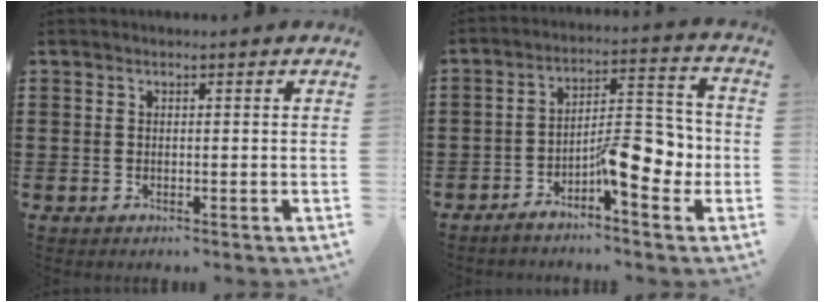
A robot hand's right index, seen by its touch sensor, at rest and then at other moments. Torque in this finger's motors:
{"motor_torque": [1.15, -0.01, 0.63, 0.11]}